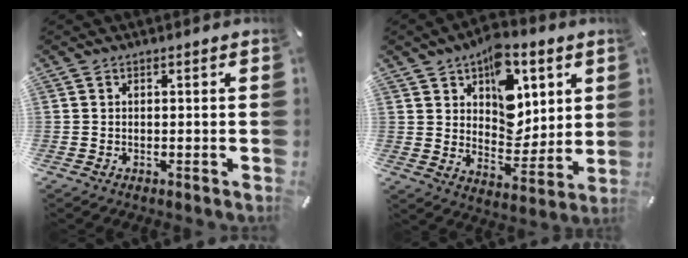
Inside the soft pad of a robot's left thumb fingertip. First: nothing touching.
{"total": 13.9, "force": [6.8, 9.3, 7.7], "torque": [-0.106, -0.044, 0.124]}